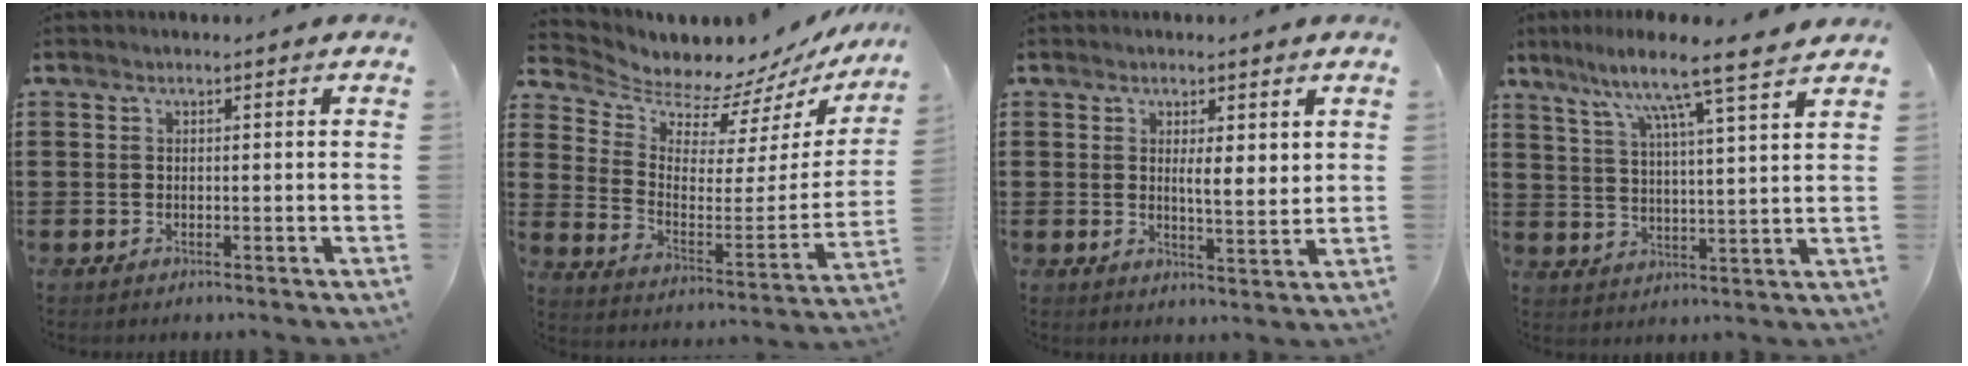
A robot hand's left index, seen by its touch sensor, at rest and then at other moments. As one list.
[{"total": 5.7, "force": [5.6, 1.1, 0.0], "torque": [-0.031, -0.065, 0.090]}, {"total": 3.2, "force": [1.5, 0.9, 2.6], "torque": [-0.031, -0.008, 0.020]}, {"total": 8.5, "force": [7.0, -1.0, 4.7], "torque": [-0.107, -0.045, 0.111]}]